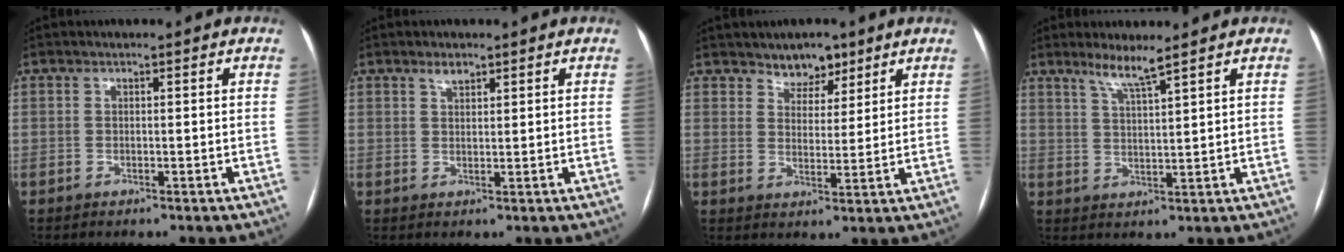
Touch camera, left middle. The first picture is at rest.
{"total": 1.8, "force": [1.4, 0.7, 0.9], "torque": [-0.019, 0.003, 0.025]}
{"total": 4.8, "force": [3.7, 2.8, 1.4], "torque": [-0.013, 0.002, 0.062]}
{"total": 4.2, "force": [3.3, -0.6, 2.6], "torque": [-0.052, -0.007, 0.063]}